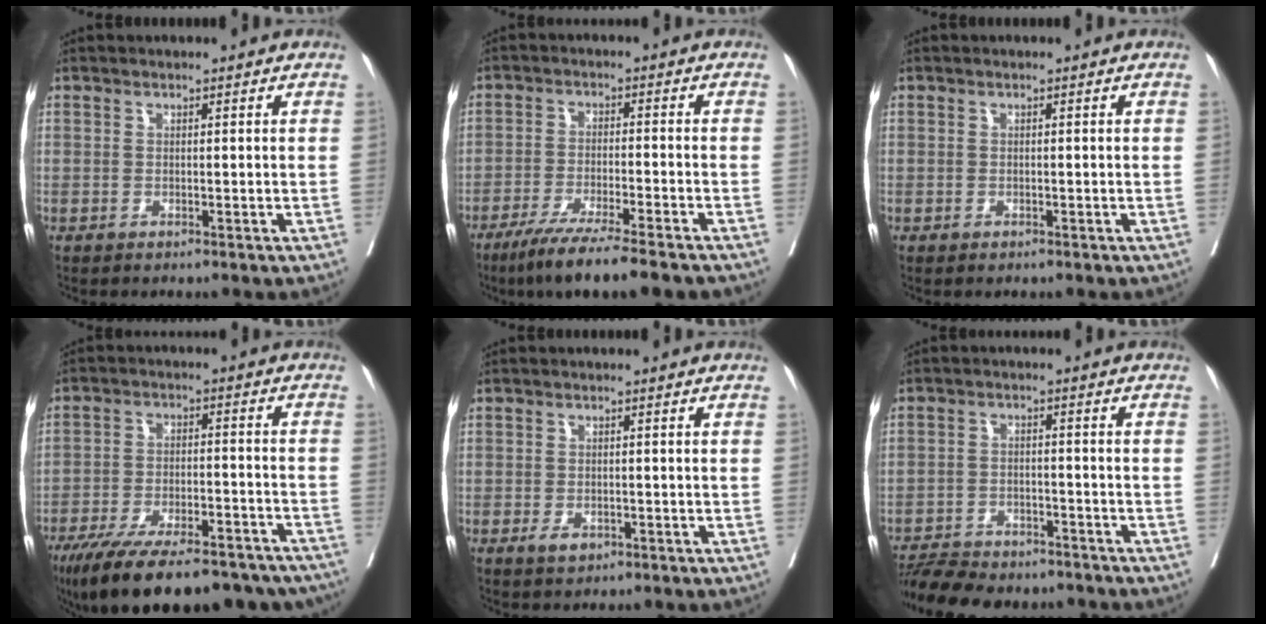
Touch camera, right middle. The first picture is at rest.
{"total": 11.9, "force": [-9.5, 0.3, 7.2], "torque": [-0.105, -0.028, -0.149]}
{"total": 0.6, "force": [-0.4, 0.3, 0.4], "torque": [-0.007, -0.001, -0.002]}
{"total": 25.3, "force": [-20.5, 7.2, 13.0], "torque": [-0.181, -0.019, -0.280]}
{"total": 2.1, "force": [-1.0, 1.2, 1.4], "torque": [-0.021, 0.001, -0.007]}
{"total": 11.8, "force": [-10.7, 3.2, 3.8], "torque": [-0.067, 0.004, -0.155]}